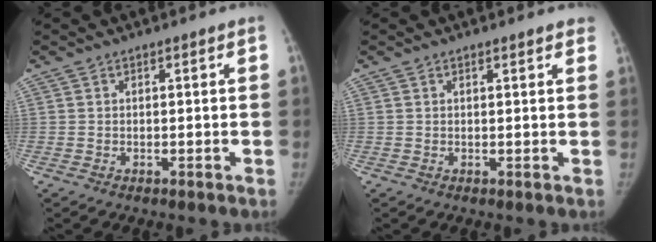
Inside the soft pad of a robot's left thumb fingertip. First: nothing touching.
{"total": 2.0, "force": [1.7, 0.5, 1.0], "torque": [-0.001, 0.000, 0.016]}